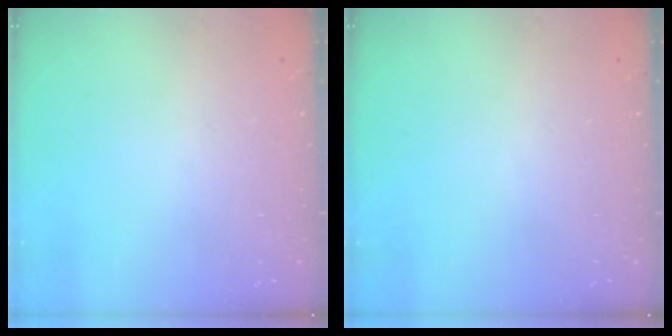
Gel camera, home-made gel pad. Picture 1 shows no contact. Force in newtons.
{"total": 0.0}